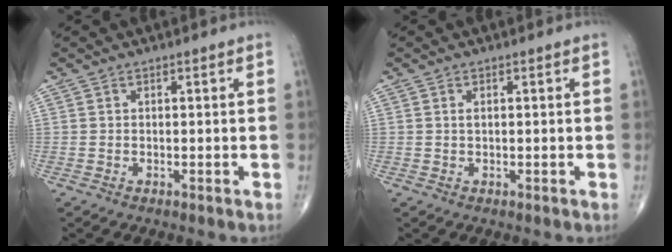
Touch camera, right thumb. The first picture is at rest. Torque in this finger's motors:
{"motor_torque": [-0.49, -0.21, -0.07, -0.08, 0.03]}